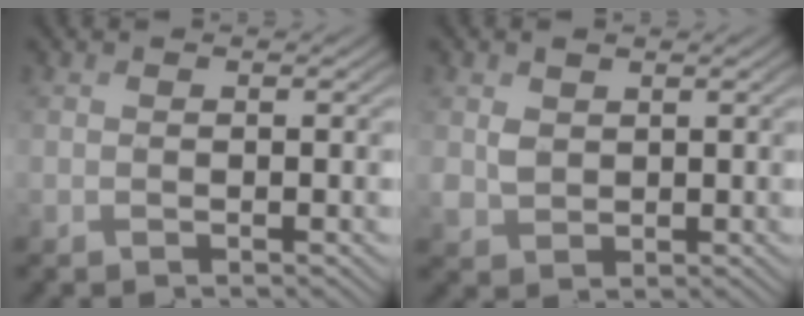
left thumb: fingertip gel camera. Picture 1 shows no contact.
{"total": 2.6, "force": [0.9, 2.0, 1.4], "torque": [-0.034, -0.003, 0.020]}